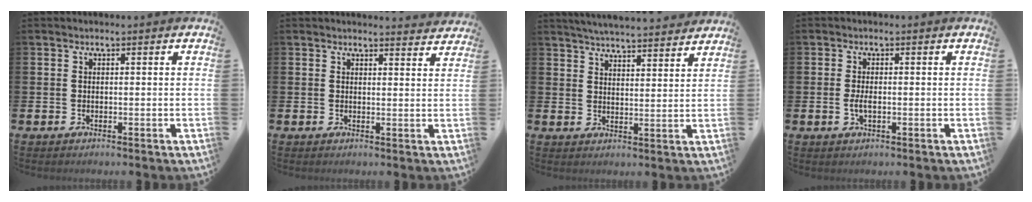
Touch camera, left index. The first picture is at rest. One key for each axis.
{"total": 2.3, "fx": 2.3, "fy": 0.2, "fz": -0.1, "tx": 0.010, "ty": -0.018, "tz": 0.038}
{"total": 5.1, "fx": 5.1, "fy": 0.1, "fz": 0.5, "tx": -0.018, "ty": -0.034, "tz": 0.090}
{"total": 2.0, "fx": -0.3, "fy": 0.8, "fz": 1.8, "tx": -0.027, "ty": -0.003, "tz": -0.007}